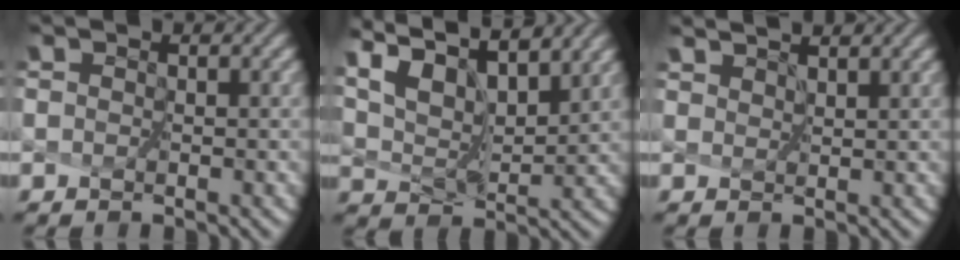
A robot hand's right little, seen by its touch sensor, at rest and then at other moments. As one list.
[{"total": 9.8, "force": [8.4, 2.2, 4.6], "torque": [-0.115, -0.001, 0.155]}, {"total": 2.9, "force": [2.7, 0.6, 1.1], "torque": [-0.041, 0.003, 0.051]}]